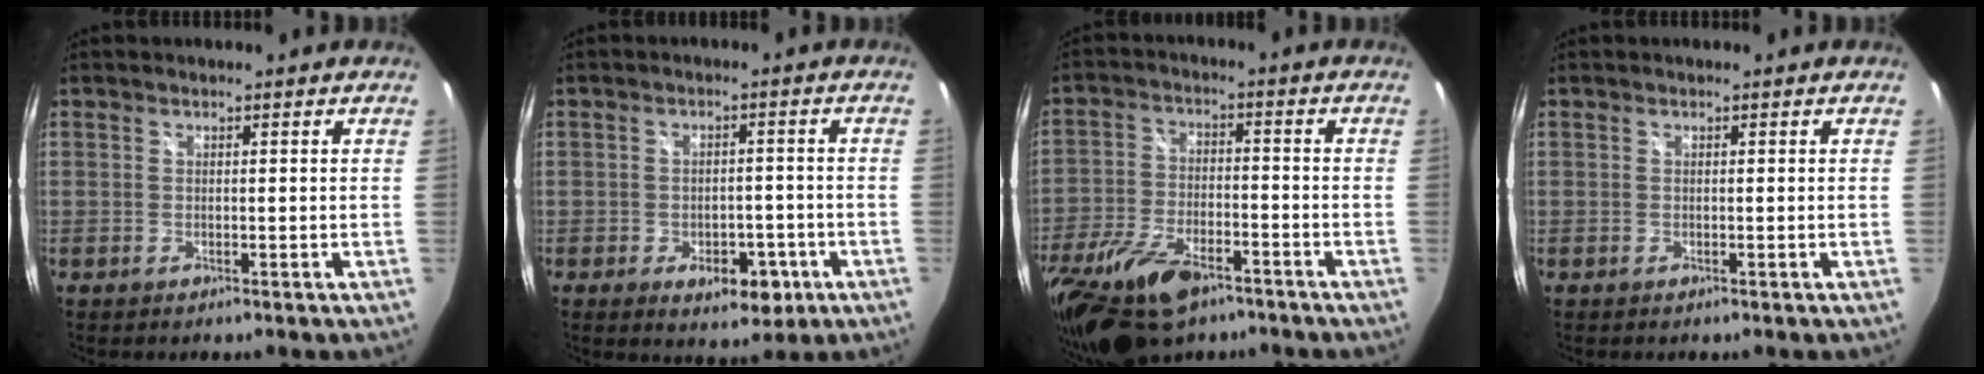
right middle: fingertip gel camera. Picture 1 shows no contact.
{"total": 6.8, "force": [-3.1, 4.3, 4.2], "torque": [-0.063, 0.004, -0.031]}
{"total": 16.8, "force": [-11.2, 7.8, 9.9], "torque": [-0.225, -0.034, -0.200]}
{"total": 0.0}